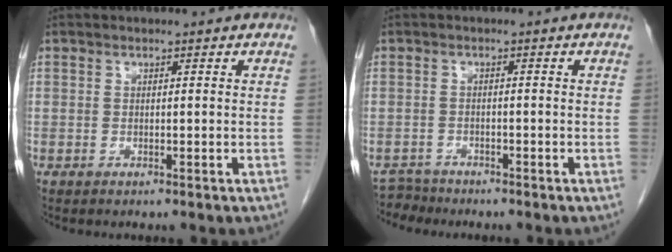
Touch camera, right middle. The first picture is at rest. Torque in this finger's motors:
{"motor_torque": [-0.39, -0.32, -0.21, -0.04]}